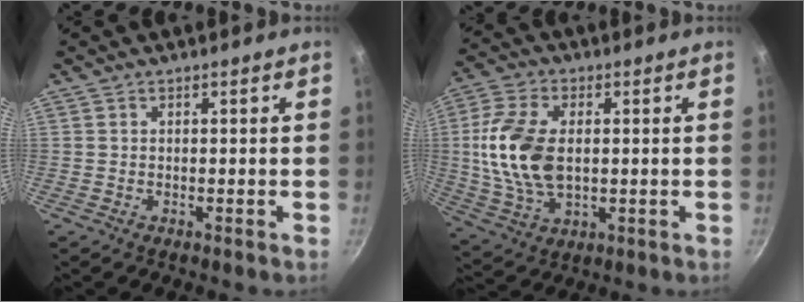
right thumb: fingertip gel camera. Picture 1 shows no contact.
{"total": 14.9, "force": [0.9, 9.1, 11.7], "torque": [-0.223, 0.000, 0.018]}